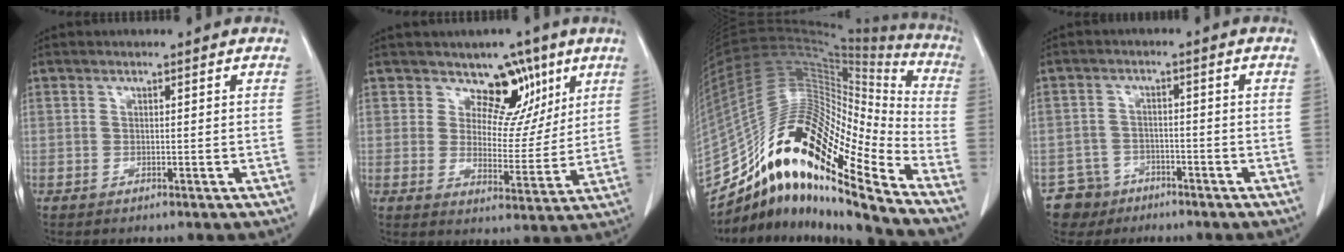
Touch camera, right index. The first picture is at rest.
{"total": 7.3, "force": [4.8, 4.8, 2.7], "torque": [-0.017, -0.004, 0.074]}
{"total": 21.5, "force": [-15.3, 2.8, 14.8], "torque": [-0.276, 0.050, -0.277]}
{"total": 5.1, "force": [-3.3, 3.9, -0.4], "torque": [0.013, 0.009, -0.056]}